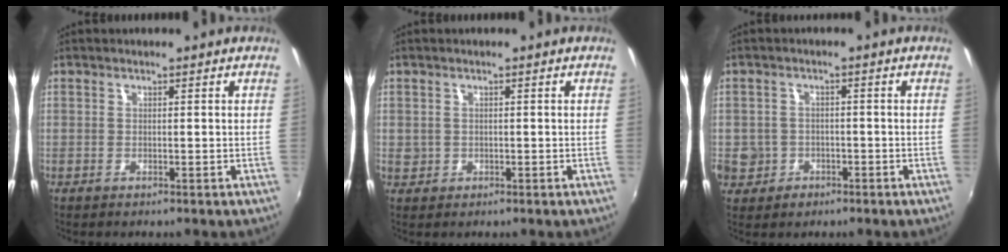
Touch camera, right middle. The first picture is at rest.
{"total": 2.3, "force": [0.0, 2.2, 0.6], "torque": [-0.010, 0.000, 0.002]}
{"total": 8.3, "force": [-2.1, 7.6, 2.5], "torque": [-0.094, 0.010, -0.023]}